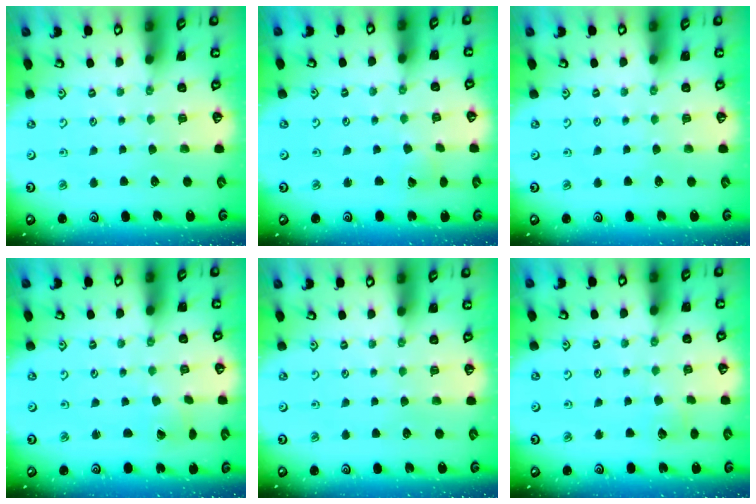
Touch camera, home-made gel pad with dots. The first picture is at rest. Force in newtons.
{"total": 2.9, "press": 2.9, "slide": 0.2}
{"total": 0.0}
{"total": 1.8, "press": 1.8, "slide": 0.1}
{"total": 0.0}
{"total": 2.9, "press": 2.9, "slide": 0.2}